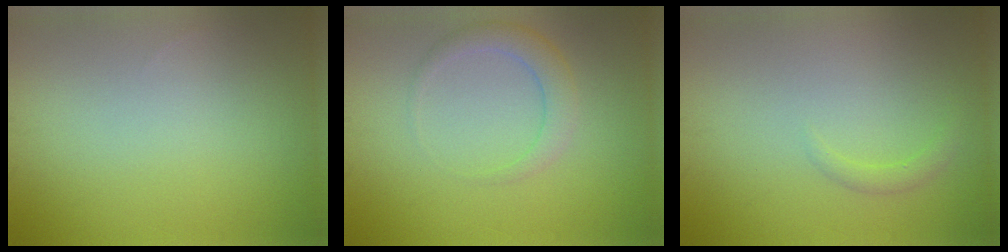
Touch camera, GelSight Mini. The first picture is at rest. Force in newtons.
{"total": 2.3, "press": 2.3, "slide": 0.1}
{"total": 1.0, "press": 1.0, "slide": 0.1}